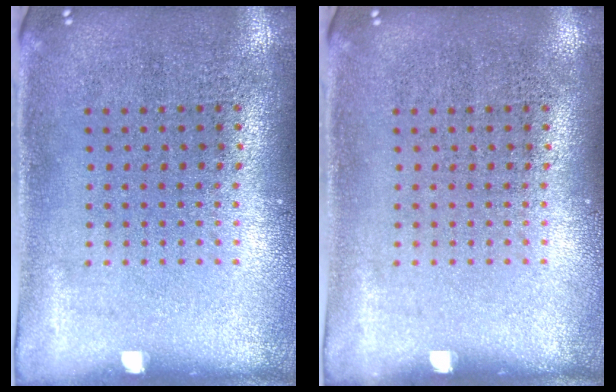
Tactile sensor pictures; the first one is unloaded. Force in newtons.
{"total": 0.0}